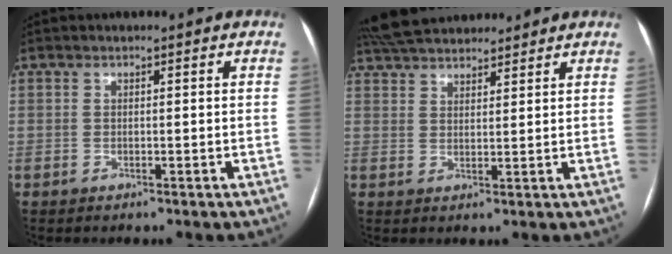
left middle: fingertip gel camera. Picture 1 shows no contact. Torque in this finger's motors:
{"motor_torque": [0.70, -0.96, -0.04, 0.01]}